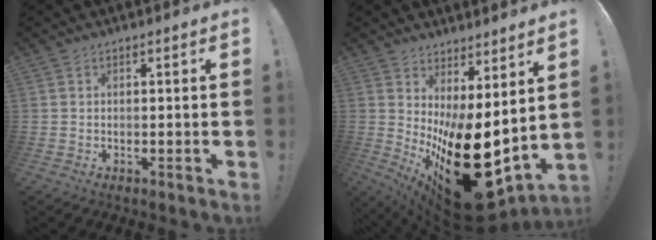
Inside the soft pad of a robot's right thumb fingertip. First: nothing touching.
{"total": 23.6, "force": [-6.1, 9.7, 20.6], "torque": [-0.289, 0.002, -0.070]}